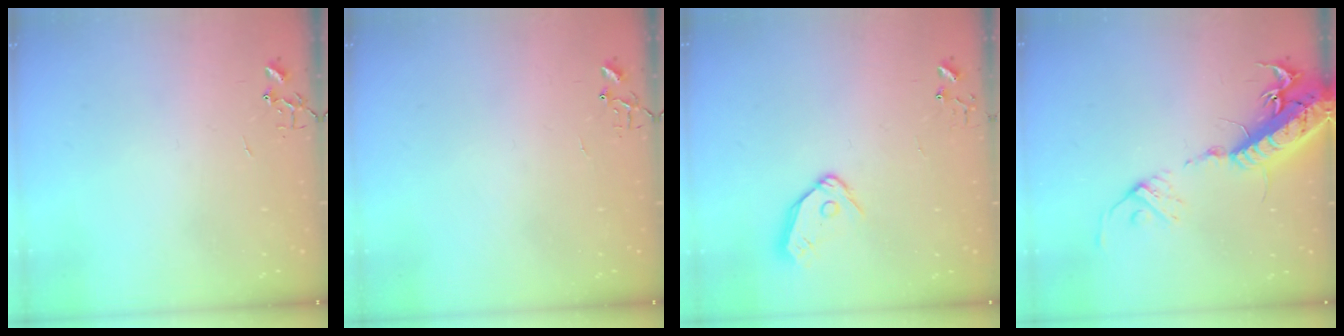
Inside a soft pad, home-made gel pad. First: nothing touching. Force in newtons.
{"total": 4.9, "press": 4.8, "slide": 0.6}
{"total": 9.4, "press": 9.4, "slide": 0.7}
{"total": 20.6, "press": 20.2, "slide": 4.3}